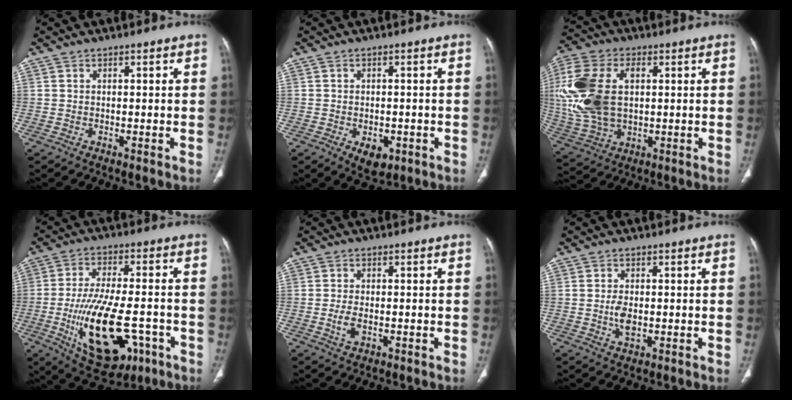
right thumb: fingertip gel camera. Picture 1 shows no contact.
{"total": 4.8, "force": [-1.9, 2.9, 3.3], "torque": [-0.039, 0.003, -0.016]}
{"total": 19.7, "force": [2.1, 12.2, 15.3], "torque": [-0.356, 0.001, 0.046]}
{"total": 19.6, "force": [-6.4, 9.1, 16.1], "torque": [-0.278, 0.012, -0.085]}
{"total": 3.3, "force": [-0.8, 1.7, 2.7], "torque": [-0.060, -0.001, -0.014]}
{"total": 3.6, "force": [-0.5, 1.9, 3.0], "torque": [-0.060, -0.003, -0.008]}